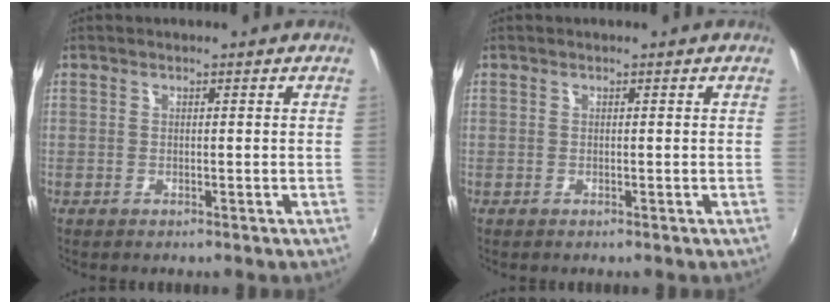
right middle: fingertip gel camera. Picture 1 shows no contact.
{"total": 0.0}